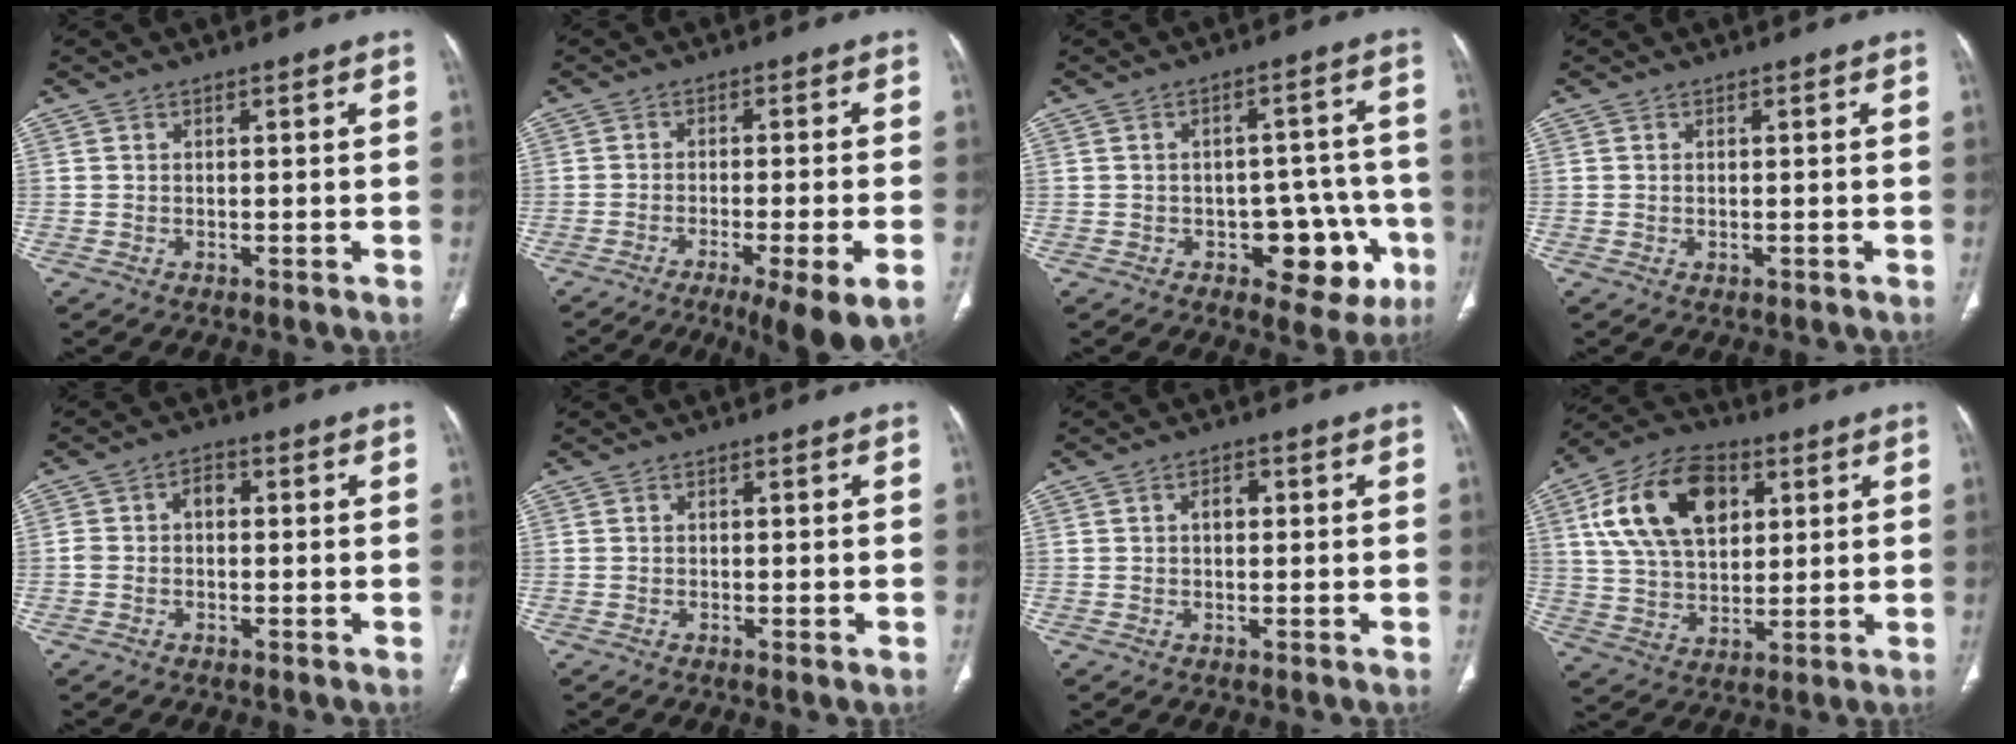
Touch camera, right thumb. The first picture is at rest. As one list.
[{"total": 11.3, "force": [-6.4, 1.0, 9.3], "torque": [-0.136, -0.004, -0.097]}, {"total": 11.6, "force": [-4.2, 6.7, 8.5], "torque": [-0.061, 0.032, -0.045]}, {"total": 0.5, "force": [-0.2, 0.2, 0.4], "torque": [-0.013, 0.000, 0.001]}, {"total": 3.4, "force": [-0.1, 2.4, 2.4], "torque": [-0.039, 0.017, -0.007]}, {"total": 1.2, "force": [-0.5, 0.1, 1.2], "torque": [-0.021, -0.004, -0.007]}, {"total": 2.0, "force": [0.2, 1.4, 1.5], "torque": [-0.021, 0.009, 0.001]}, {"total": 18.3, "force": [6.0, 11.4, 13.0], "torque": [-0.213, -0.001, 0.107]}]